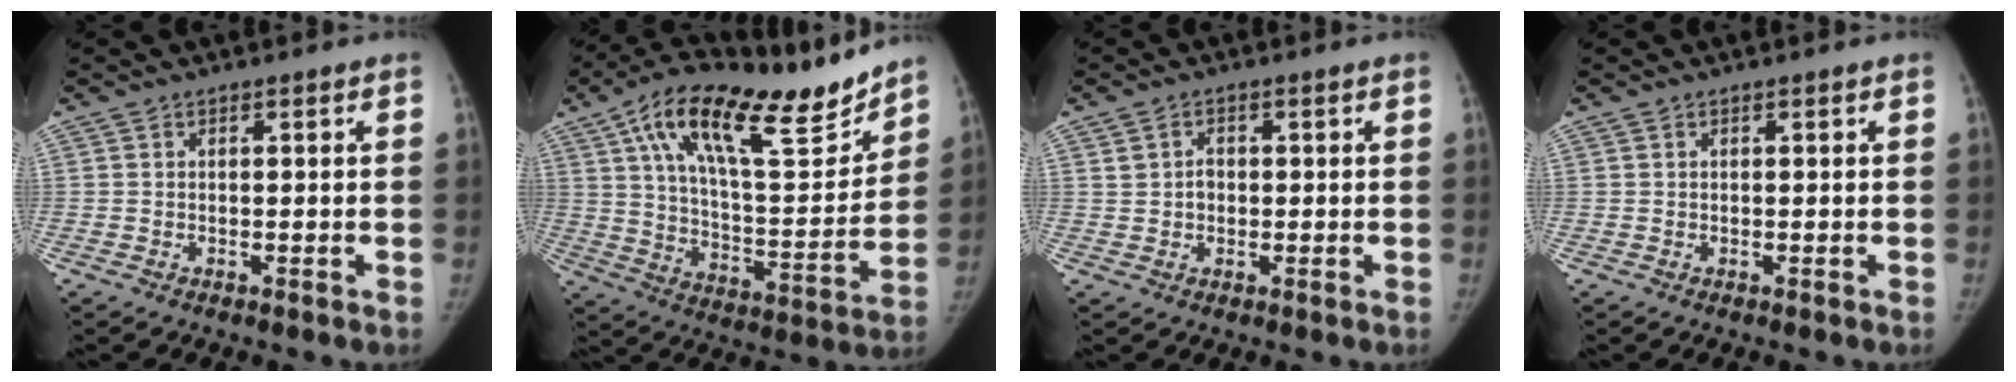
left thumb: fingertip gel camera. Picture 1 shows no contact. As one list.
[{"total": 24.4, "force": [16.3, 8.2, 16.2], "torque": [-0.222, -0.052, 0.272]}, {"total": 2.4, "force": [0.3, 2.1, 1.3], "torque": [-0.012, 0.003, 0.007]}, {"total": 0.0}]